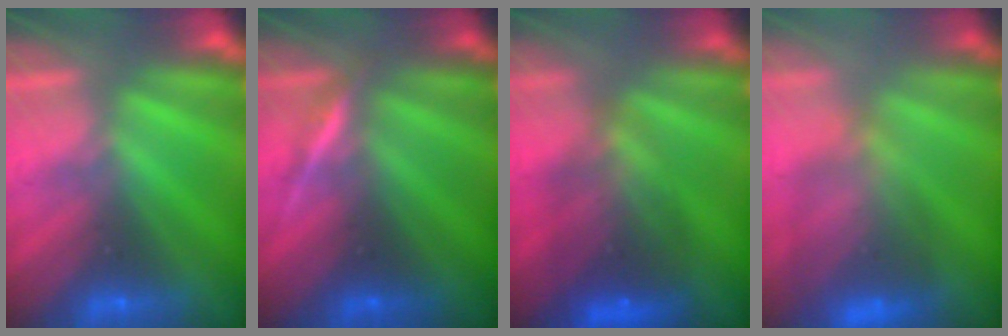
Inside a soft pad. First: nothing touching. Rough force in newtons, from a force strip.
{"total": 3.3}
{"total": 7.7}
{"total": 9.5}